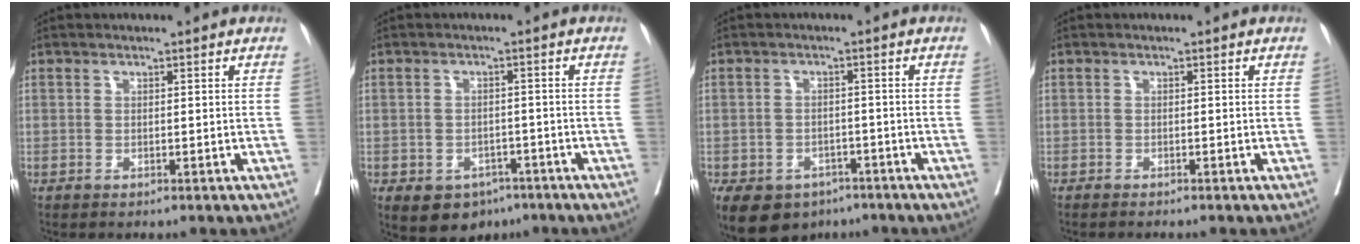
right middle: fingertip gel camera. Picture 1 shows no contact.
{"total": 7.3, "force": [-4.3, 5.2, 2.6], "torque": [-0.038, 0.007, -0.055]}
{"total": 12.9, "force": [-7.5, 9.2, 4.9], "torque": [-0.135, -0.010, -0.100]}
{"total": 1.6, "force": [-1.4, 0.0, 0.8], "torque": [-0.011, 0.000, -0.019]}